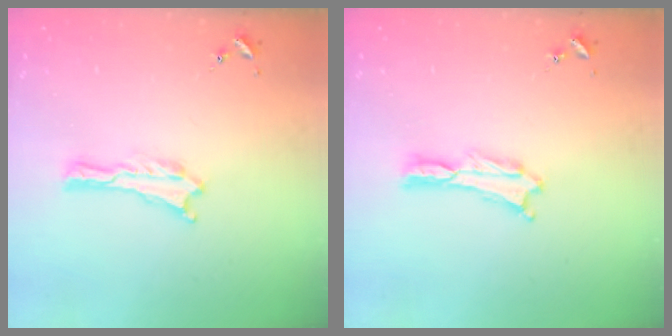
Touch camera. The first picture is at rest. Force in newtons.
{"total": 0.0}